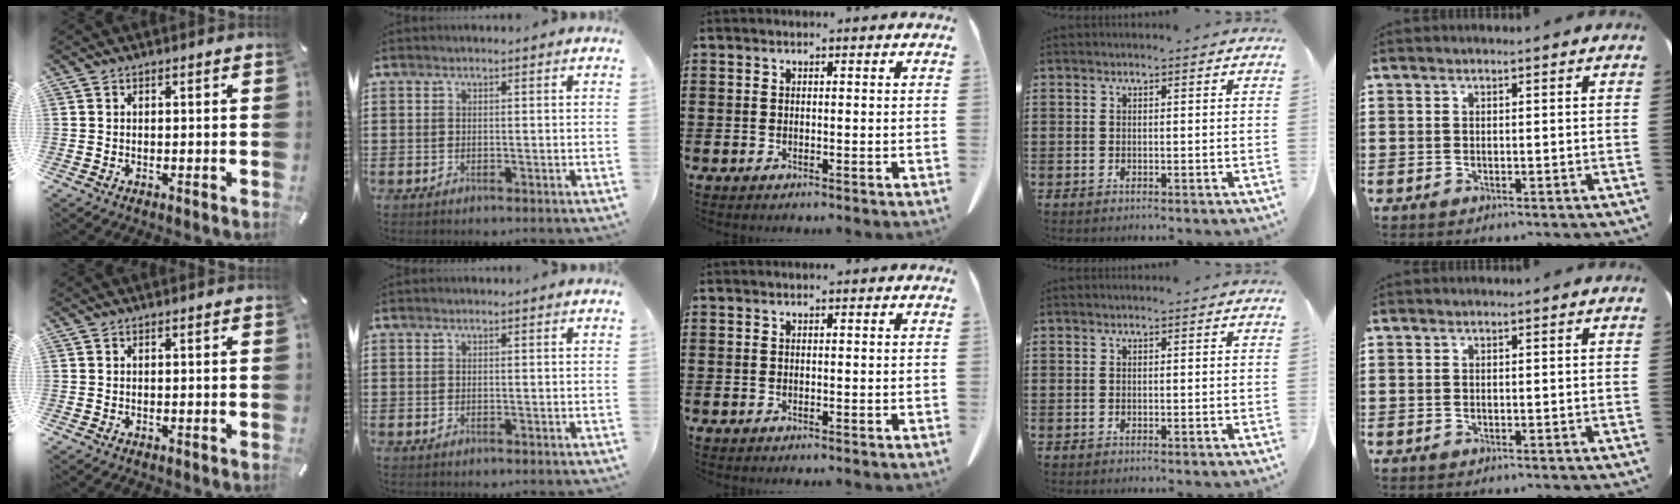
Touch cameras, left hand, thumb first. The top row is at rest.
{}